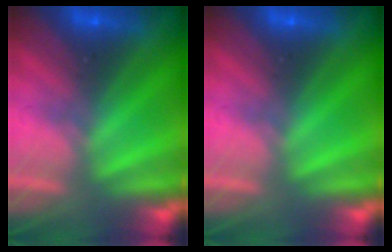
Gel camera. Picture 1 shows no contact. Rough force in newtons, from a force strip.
{"total": 0.0}